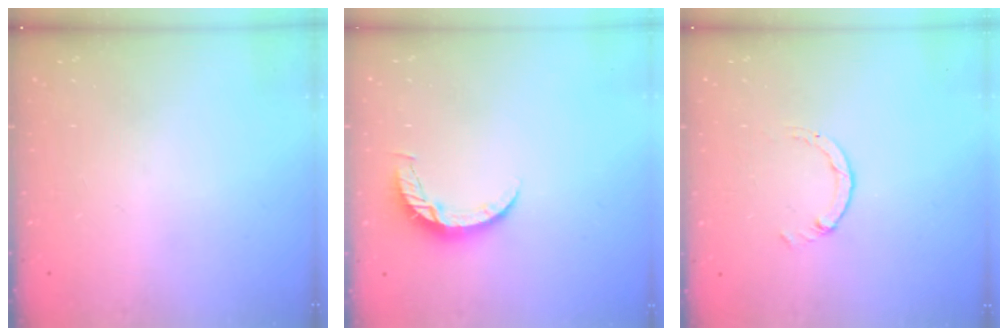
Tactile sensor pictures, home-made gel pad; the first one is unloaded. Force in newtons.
{"total": 6.1, "press": 6.0, "slide": 0.6}
{"total": 0.7, "press": 0.7, "slide": 0.2}